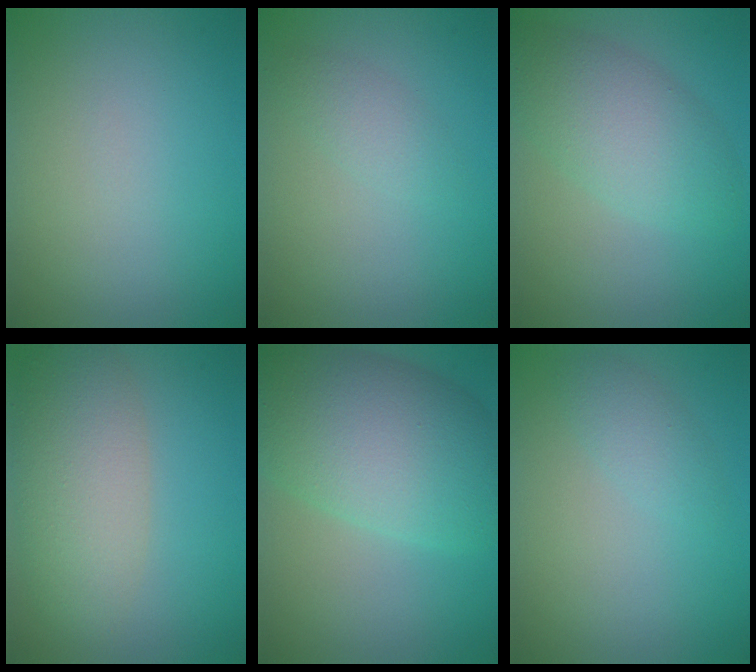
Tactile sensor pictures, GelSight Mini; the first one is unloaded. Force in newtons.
{"total": 1.6, "press": 1.6, "slide": 0.1}
{"total": 5.2, "press": 5.2, "slide": 0.2}
{"total": 5.9, "press": 5.9, "slide": 0.4}
{"total": 10.5, "press": 10.5, "slide": 0.4}
{"total": 1.6, "press": 1.6, "slide": 0.0}